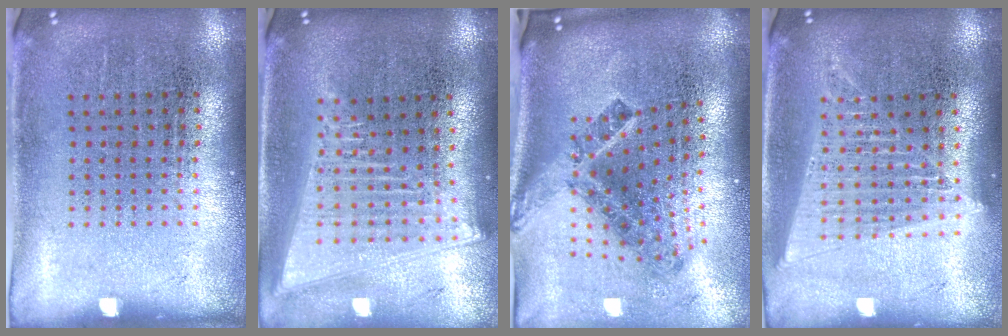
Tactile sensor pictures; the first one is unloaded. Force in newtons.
{"total": 2.1, "press": 1.8, "slide": 1.1}
{"total": 2.6, "press": 1.6, "slide": 2.1}
{"total": 1.6, "press": 1.4, "slide": 0.7}